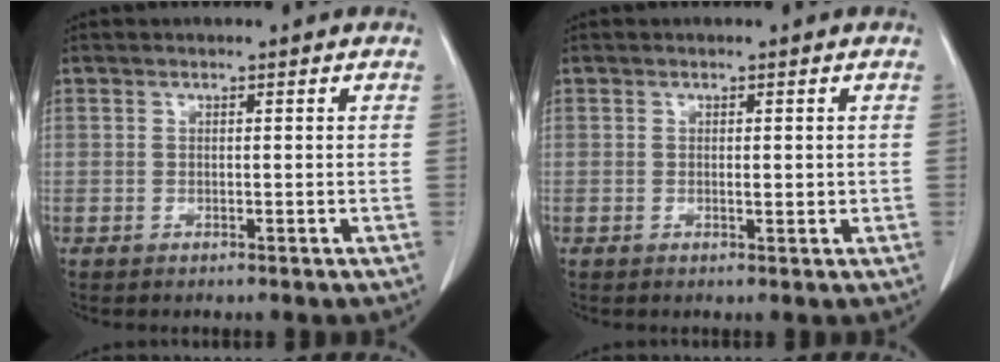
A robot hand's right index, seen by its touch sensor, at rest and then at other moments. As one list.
[{"total": 1.2, "force": [0.1, 0.4, 1.1], "torque": [-0.015, -0.002, 0.003]}]